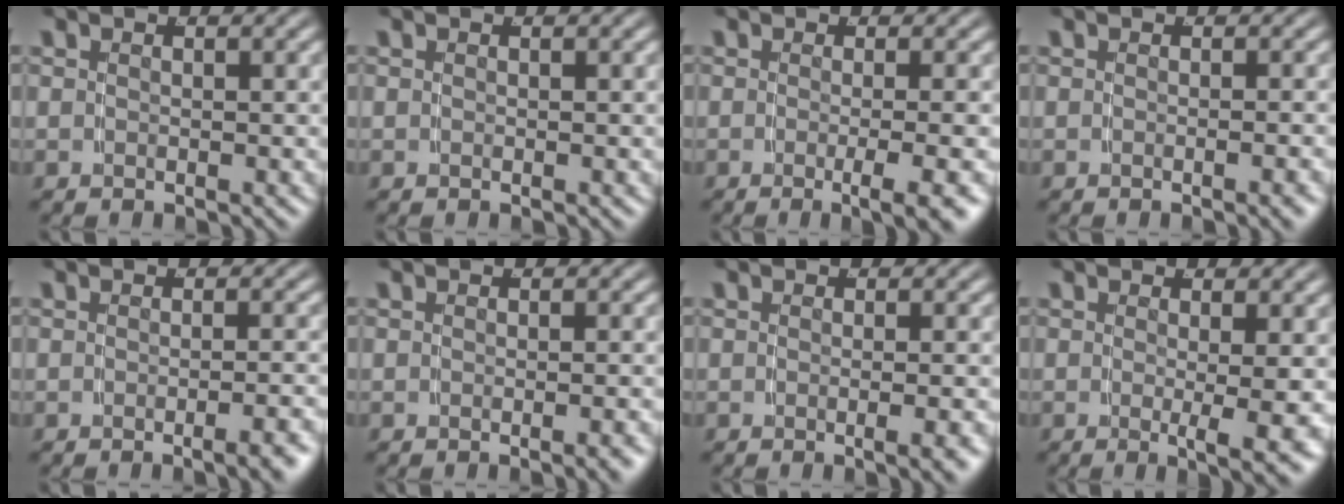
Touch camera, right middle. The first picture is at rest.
{"total": 0.0}
{"total": 3.9, "force": [-2.2, -0.2, 3.2], "torque": [-0.034, -0.006, -0.032]}
{"total": 0.9, "force": [-0.5, -0.4, 0.6], "torque": [-0.007, 0.007, -0.012]}
{"total": 1.9, "force": [-1.4, -0.4, 1.3], "torque": [-0.013, 0.011, -0.026]}
{"total": 1.0, "force": [-0.7, -0.3, 0.6], "torque": [-0.007, 0.010, -0.015]}
{"total": 1.8, "force": [-0.9, -0.5, 1.4], "torque": [-0.017, 0.005, -0.016]}
{"total": 3.7, "force": [-1.1, -0.3, 3.5], "torque": [-0.043, -0.015, -0.014]}